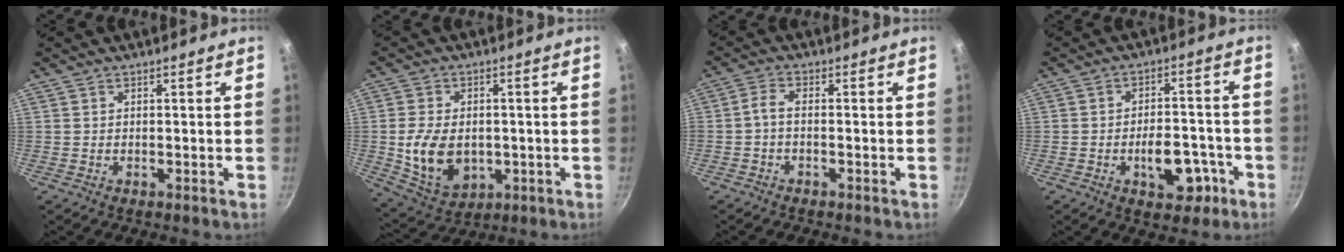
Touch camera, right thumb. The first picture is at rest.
{"total": 12.1, "force": [-1.2, 8.4, 8.5], "torque": [-0.144, -0.008, -0.005]}
{"total": 2.8, "force": [-1.0, 0.8, 2.4], "torque": [-0.065, 0.013, -0.028]}
{"total": 8.9, "force": [-2.1, 4.8, 7.1], "torque": [-0.092, 0.015, -0.032]}